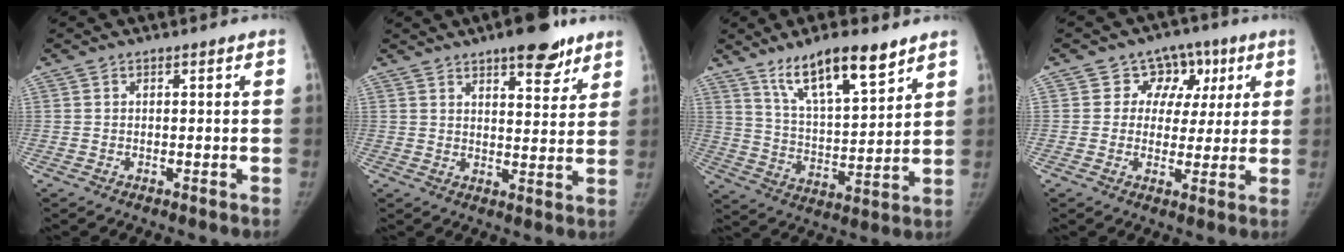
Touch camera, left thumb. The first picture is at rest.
{"total": 10.4, "force": [6.9, 3.8, 6.8], "torque": [-0.061, -0.034, 0.094]}
{"total": 14.7, "force": [10.0, 4.1, 10.0], "torque": [-0.151, -0.053, 0.184]}
{"total": 8.4, "force": [3.1, 7.4, 2.6], "torque": [0.018, 0.000, 0.038]}